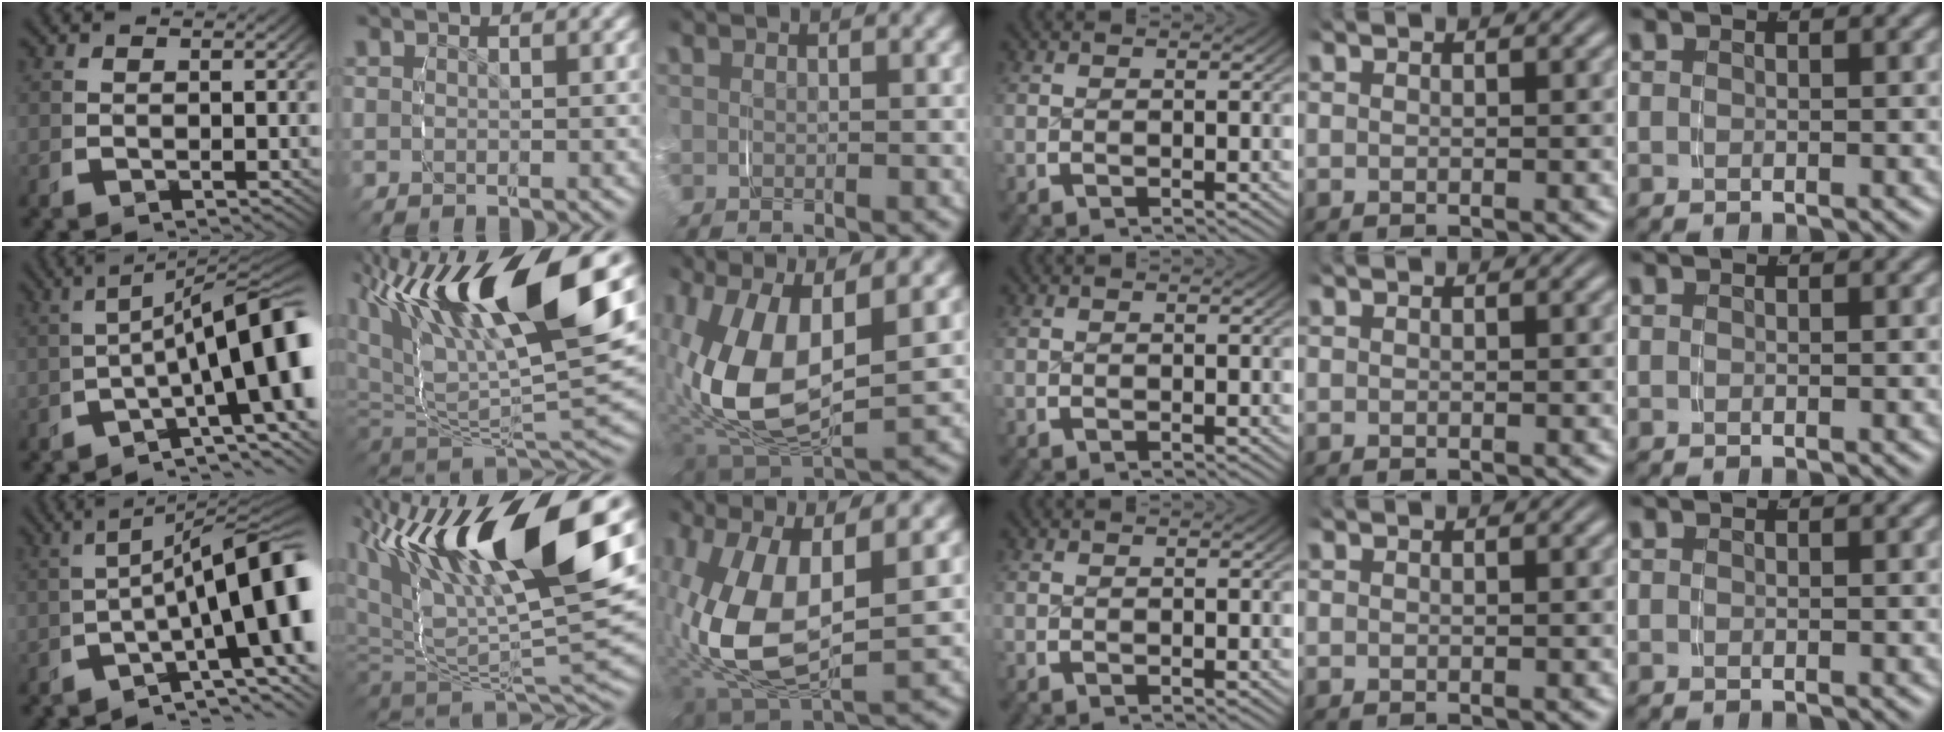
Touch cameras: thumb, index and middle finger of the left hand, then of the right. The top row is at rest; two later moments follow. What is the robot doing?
{"motion": "grasp_and_lifting", "object": "keyboard"}